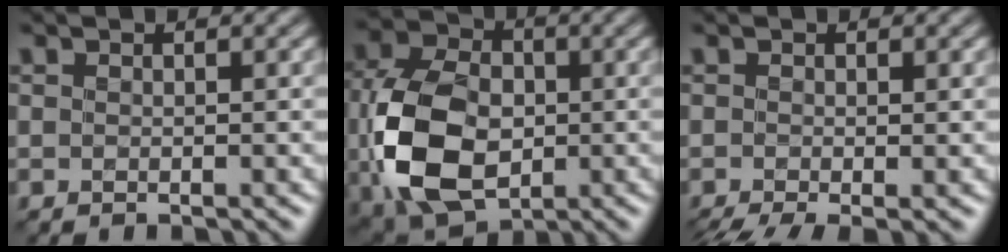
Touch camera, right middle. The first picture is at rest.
{"total": 10.9, "force": [-1.7, 7.6, 7.7], "torque": [-0.177, -0.009, -0.041]}
{"total": 3.6, "force": [-2.1, 0.9, 2.8], "torque": [-0.044, -0.015, -0.035]}